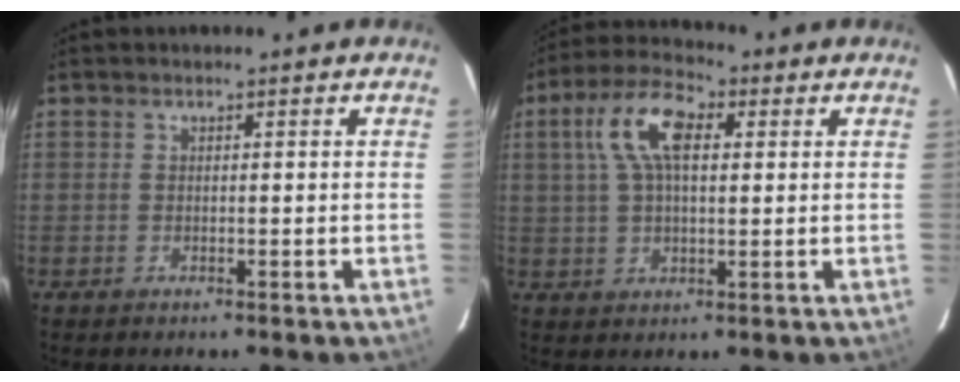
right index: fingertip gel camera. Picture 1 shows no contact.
{"total": 10.4, "force": [3.0, 4.9, 8.6], "torque": [-0.169, 0.027, 0.052]}